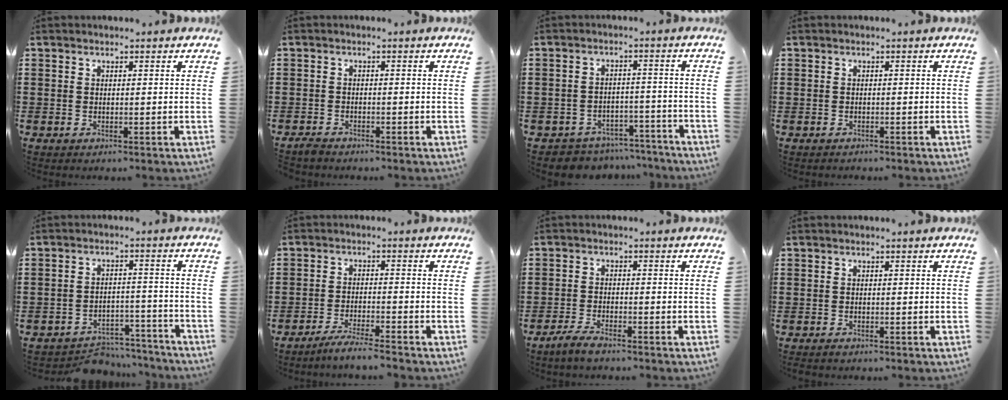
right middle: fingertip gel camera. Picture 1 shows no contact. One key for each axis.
{"total": 1.3, "fx": -1.2, "fy": 0.3, "fz": 0.2, "tx": -0.008, "ty": 0.000, "tz": -0.025}
{"total": 4.3, "fx": -4.2, "fy": 0.8, "fz": -0.2, "tx": -0.006, "ty": 0.006, "tz": -0.089}
{"total": 0.6, "fx": -0.6, "fy": 0.3, "fz": -0.1, "tx": 0.001, "ty": 0.001, "tz": -0.013}
{"total": 5.4, "fx": -5.3, "fy": 1.0, "fz": 0.5, "tx": -0.007, "ty": 0.012, "tz": -0.105}
{"total": 3.6, "fx": -3.3, "fy": -0.4, "fz": 1.4, "tx": -0.031, "ty": -0.007, "tz": -0.065}
{"total": 2.8, "fx": -2.3, "fy": 0.3, "fz": 1.5, "tx": -0.042, "ty": -0.001, "tz": -0.048}
{"total": 0.5, "fx": -0.5, "fy": 0.2, "fz": 0.1, "tx": -0.003, "ty": -0.002, "tz": -0.009}